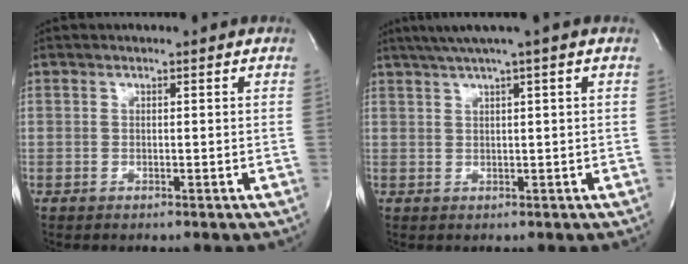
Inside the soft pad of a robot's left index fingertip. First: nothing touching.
{"total": 4.9, "force": [3.3, -1.2, 3.5], "torque": [-0.062, 0.021, 0.060]}